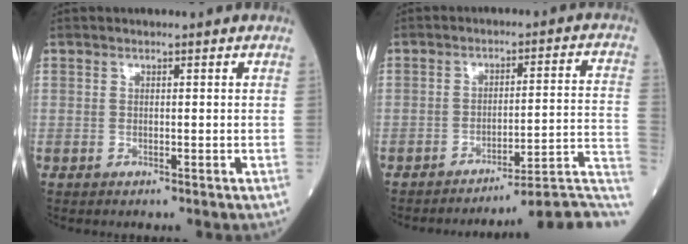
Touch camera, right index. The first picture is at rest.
{"total": 12.7, "force": [-11.8, -2.2, 4.0], "torque": [-0.004, 0.022, -0.156]}